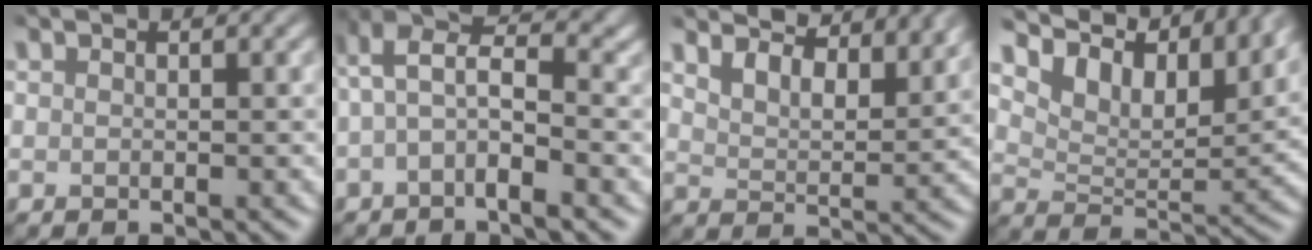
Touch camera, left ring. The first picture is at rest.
{"total": 5.0, "force": [-0.3, 2.1, 4.5], "torque": [-0.085, 0.018, -0.015]}
{"total": 6.8, "force": [6.1, 1.7, 2.5], "torque": [-0.049, -0.001, 0.083]}
{"total": 9.0, "force": [7.1, 3.2, 4.4], "torque": [-0.079, 0.008, 0.120]}